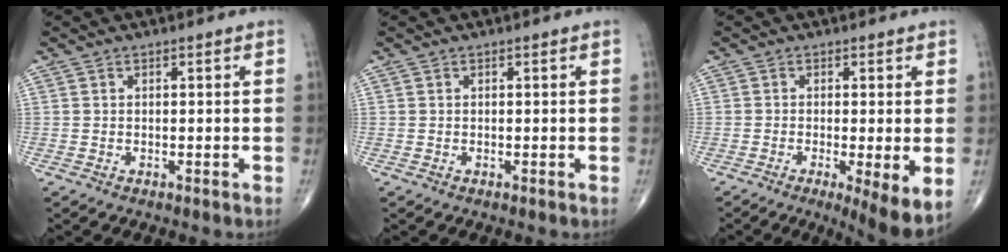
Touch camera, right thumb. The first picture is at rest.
{"total": 0.0}
{"total": 7.4, "force": [-1.8, 1.4, 7.1], "torque": [-0.116, -0.023, -0.030]}